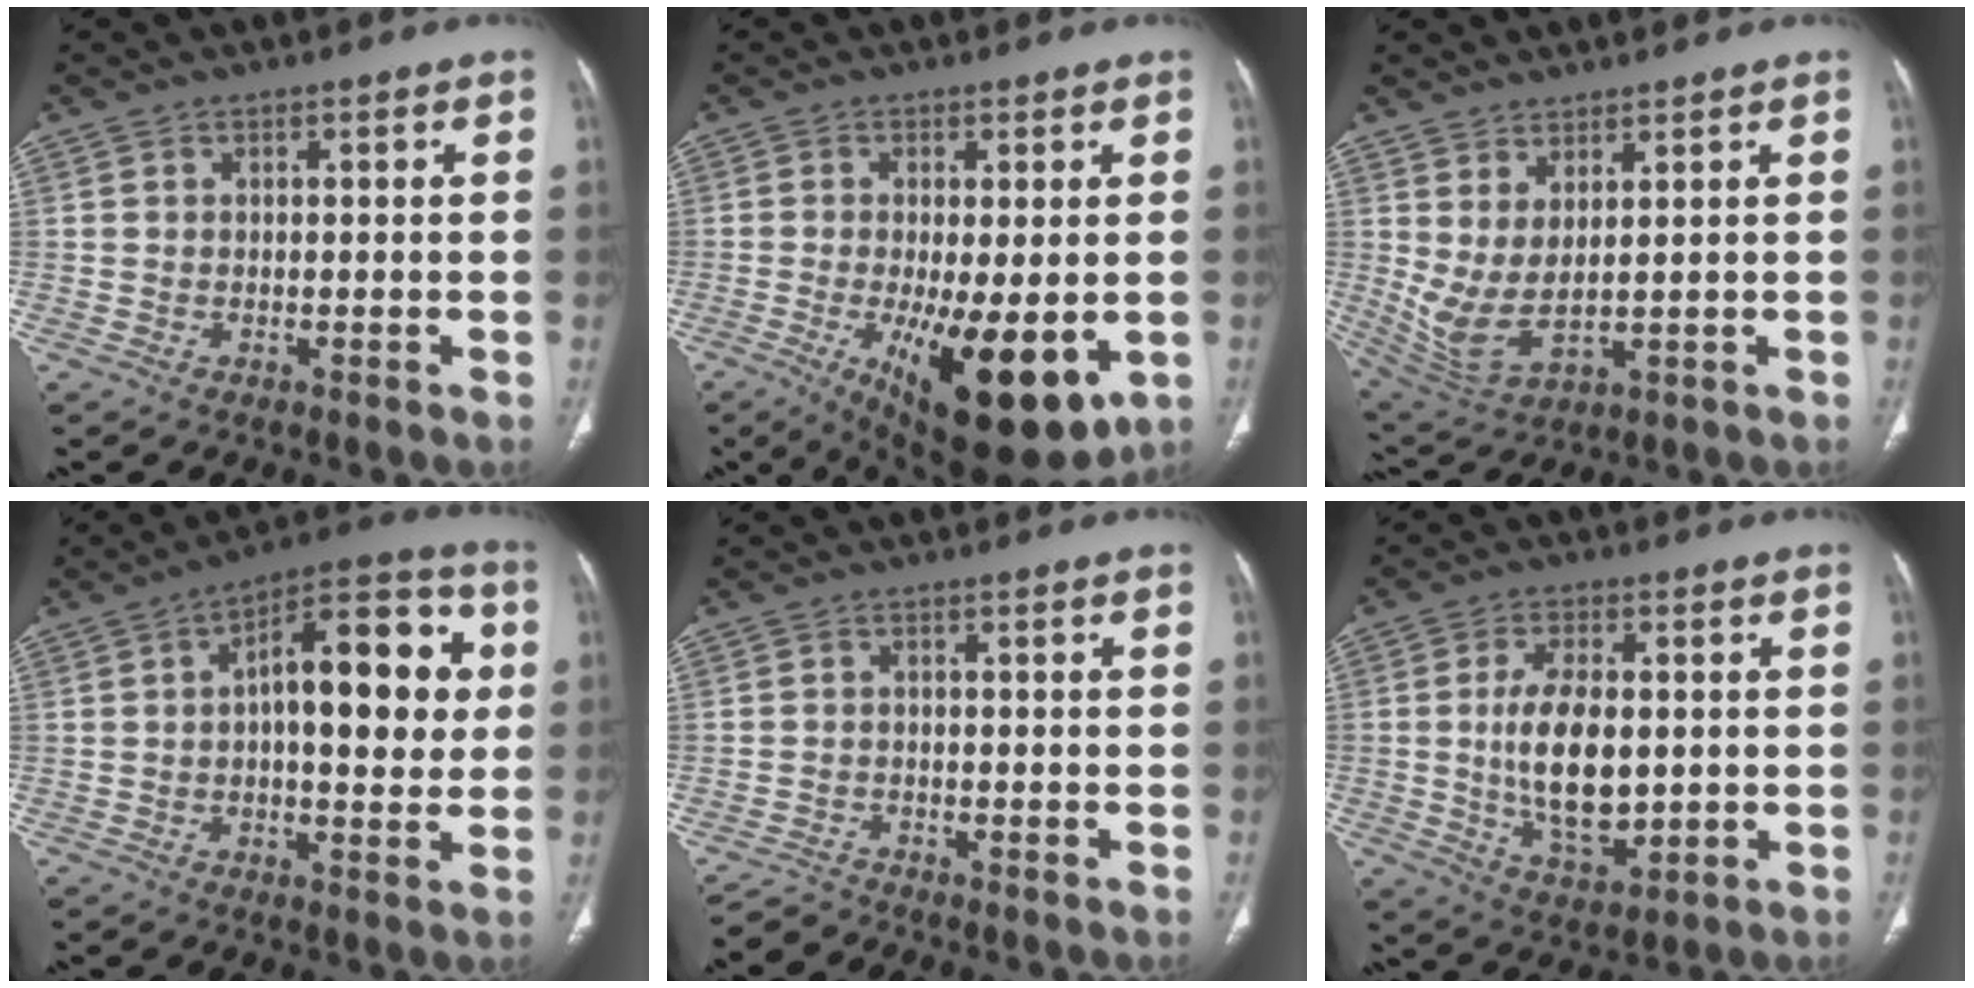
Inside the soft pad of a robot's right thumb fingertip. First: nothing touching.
{"total": 16.2, "force": [-4.4, 5.8, 14.4], "torque": [-0.202, -0.026, -0.049]}
{"total": 7.8, "force": [2.4, 2.7, 6.9], "torque": [-0.153, -0.027, 0.066]}
{"total": 17.3, "force": [2.4, 7.6, 15.4], "torque": [-0.181, 0.028, 0.028]}
{"total": 2.2, "force": [-2.1, 0.2, -0.8], "torque": [0.012, -0.007, -0.042]}
{"total": 12.1, "force": [-0.1, 6.4, 10.3], "torque": [-0.173, -0.011, 0.008]}